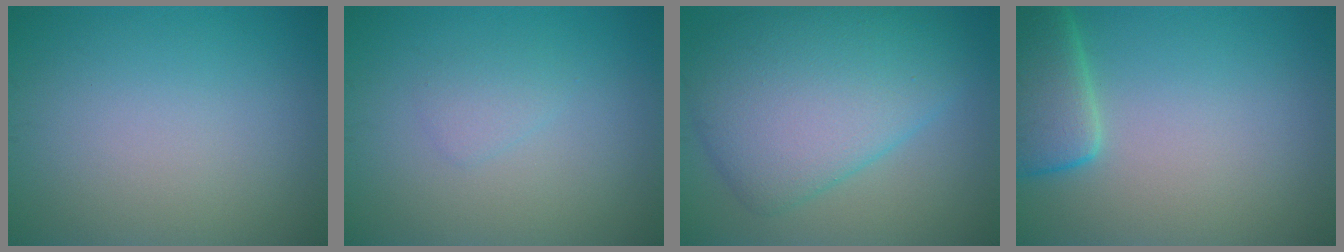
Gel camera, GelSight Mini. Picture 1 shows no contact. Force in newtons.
{"total": 1.1, "press": 1.1, "slide": 0.1}
{"total": 9.3, "press": 9.3, "slide": 0.1}
{"total": 4.8, "press": 4.7, "slide": 0.5}